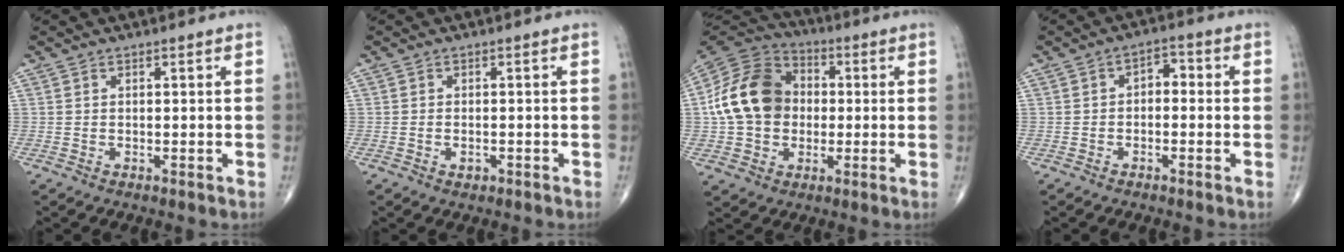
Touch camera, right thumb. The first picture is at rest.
{"total": 1.2, "force": [-0.5, 0.8, 0.7], "torque": [-0.007, 0.003, -0.005]}
{"total": 16.4, "force": [0.3, 13.0, 10.0], "torque": [-0.169, 0.026, -0.003]}
{"total": 3.5, "force": [-0.3, 2.2, 2.6], "torque": [-0.020, 0.018, -0.018]}